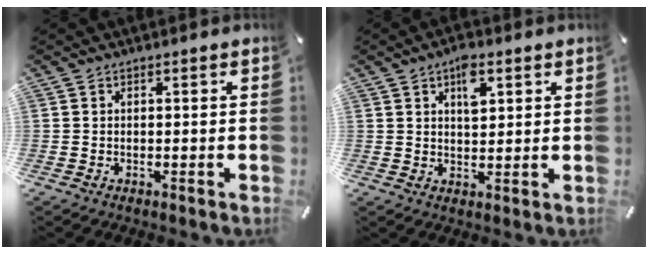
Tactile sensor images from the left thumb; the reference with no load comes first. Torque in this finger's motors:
{"motor_torque": [0.99, 0.99, 0.65, -0.68, 0.19]}